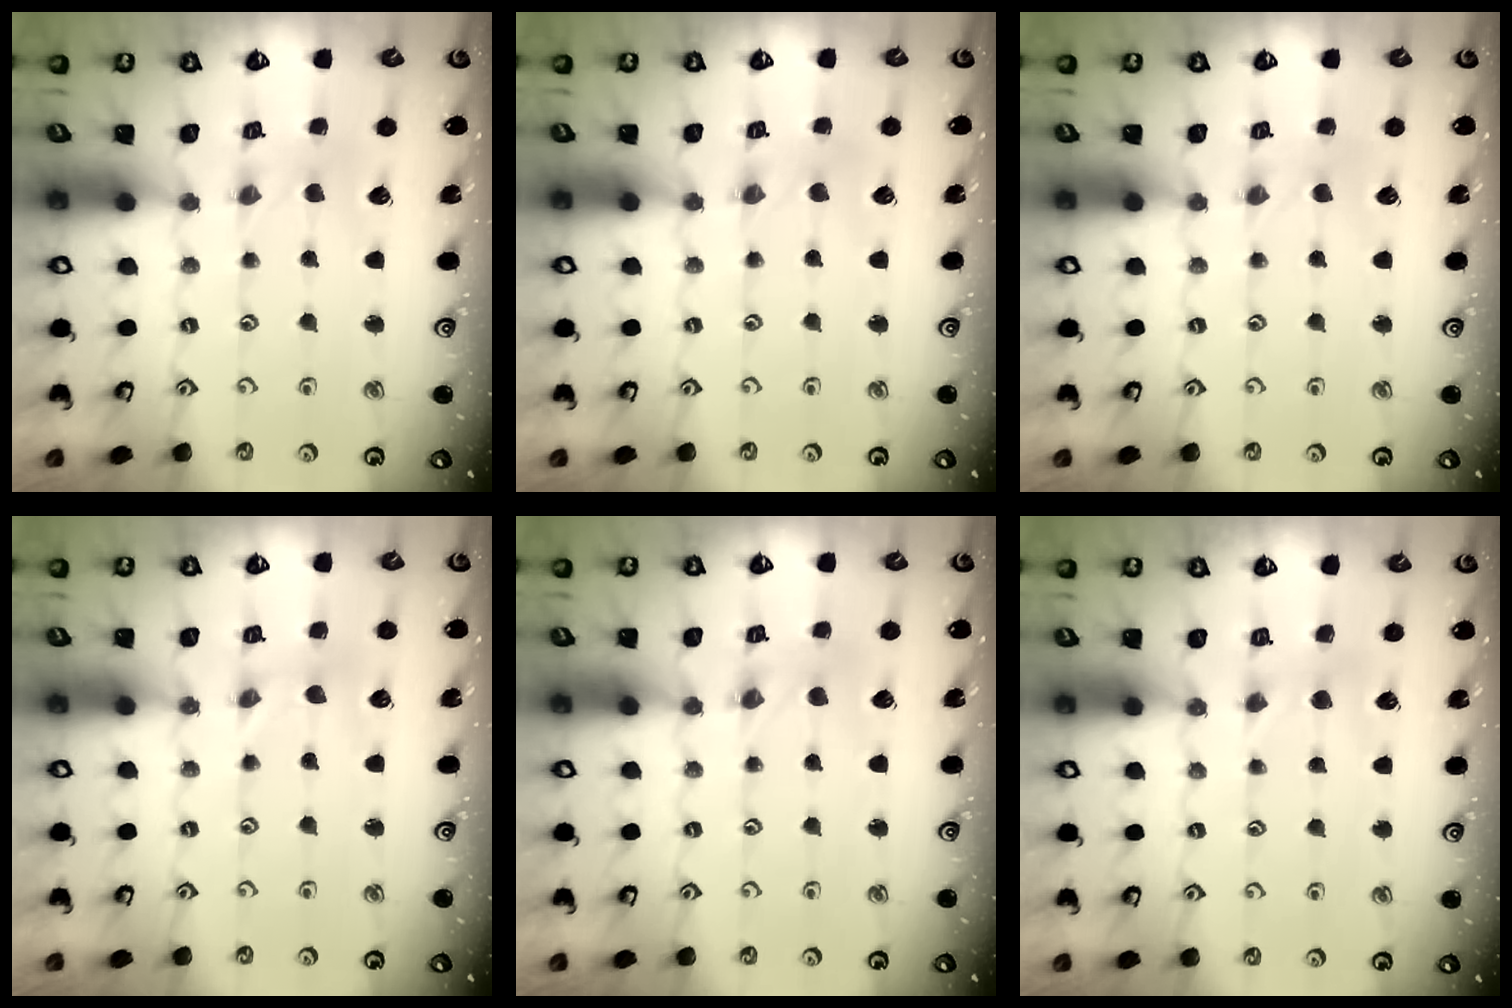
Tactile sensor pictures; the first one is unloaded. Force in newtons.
{"total": 0.7, "press": 0.7, "slide": 0.2}
{"total": 0.0}
{"total": 0.0}
{"total": 0.0}
{"total": 2.7, "press": 2.7, "slide": 0.4}